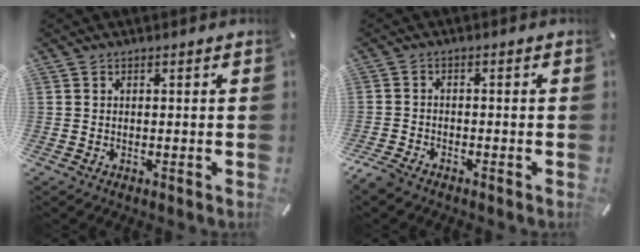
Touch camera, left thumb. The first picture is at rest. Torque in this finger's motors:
{"motor_torque": [0.45, 0.93, 0.23, 0.17, 0.10]}